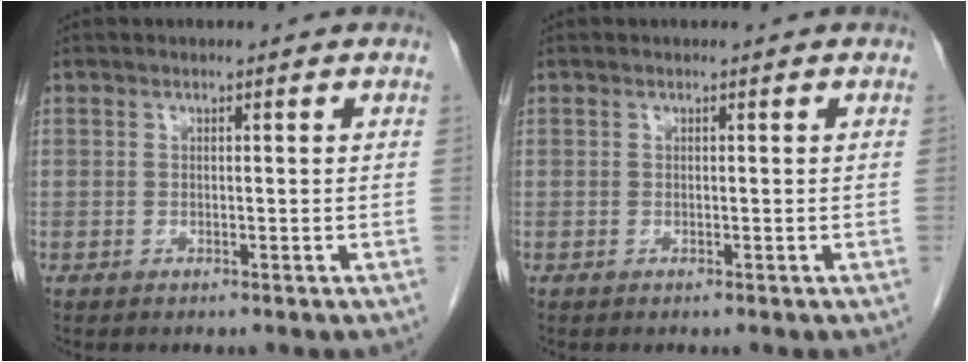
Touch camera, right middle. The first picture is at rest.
{"total": 0.0}